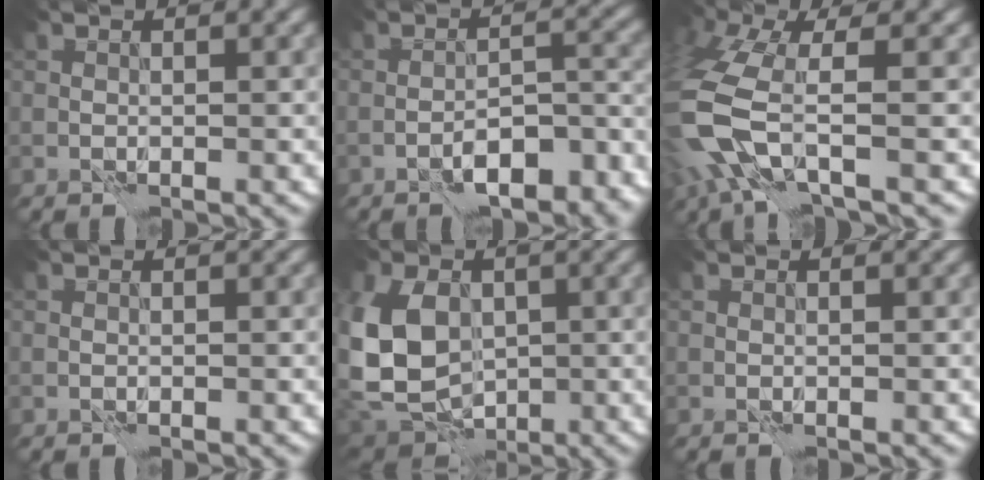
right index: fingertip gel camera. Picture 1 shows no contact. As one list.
[{"total": 7.1, "force": [-4.6, 2.4, 4.8], "torque": [-0.064, 0.008, -0.072]}, {"total": 8.8, "force": [-2.3, 4.1, 7.5], "torque": [-0.197, -0.021, -0.047]}, {"total": 0.0}, {"total": 9.8, "force": [0.9, 7.4, 6.3], "torque": [-0.151, -0.001, 0.009]}, {"total": 0.0}]